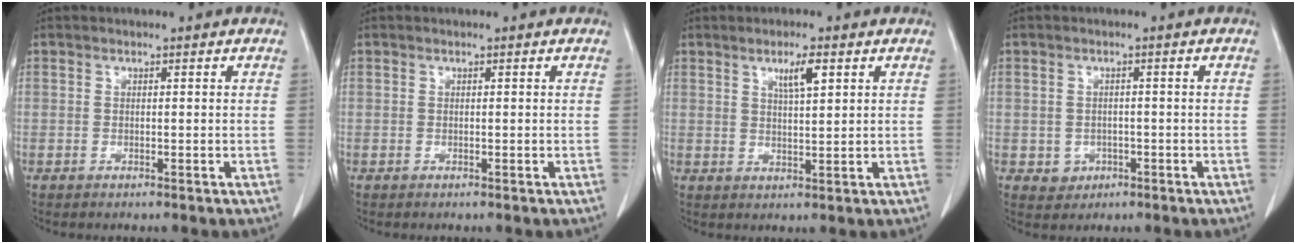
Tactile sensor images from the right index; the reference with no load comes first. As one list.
[{"total": 0.0}, {"total": 3.9, "force": [2.0, 0.3, 3.3], "torque": [-0.057, -0.001, 0.036]}, {"total": 2.8, "force": [-0.9, 2.5, 0.6], "torque": [-0.003, 0.007, -0.004]}]